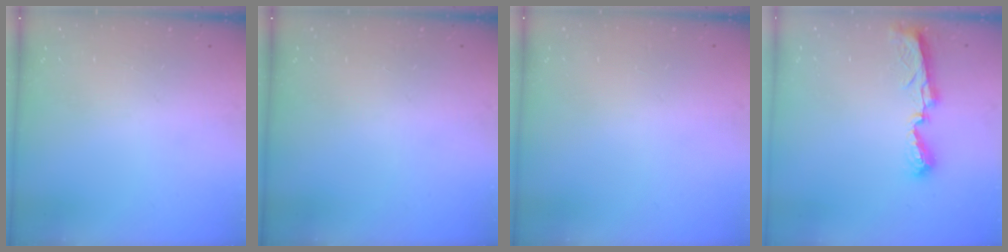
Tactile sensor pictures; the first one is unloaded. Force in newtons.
{"total": 0.0}
{"total": 0.8, "press": 0.8, "slide": 0.1}
{"total": 8.0, "press": 8.0, "slide": 0.4}